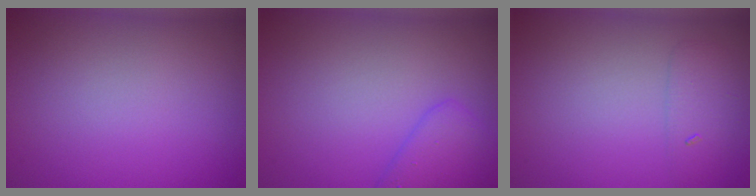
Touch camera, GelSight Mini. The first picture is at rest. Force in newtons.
{"total": 1.8, "press": 1.8, "slide": 0.1}
{"total": 1.8, "press": 1.8, "slide": 0.1}